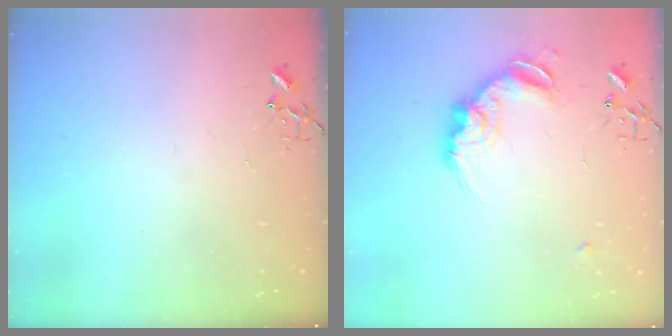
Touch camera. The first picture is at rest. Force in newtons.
{"total": 13.8, "press": 13.8, "slide": 0.7}